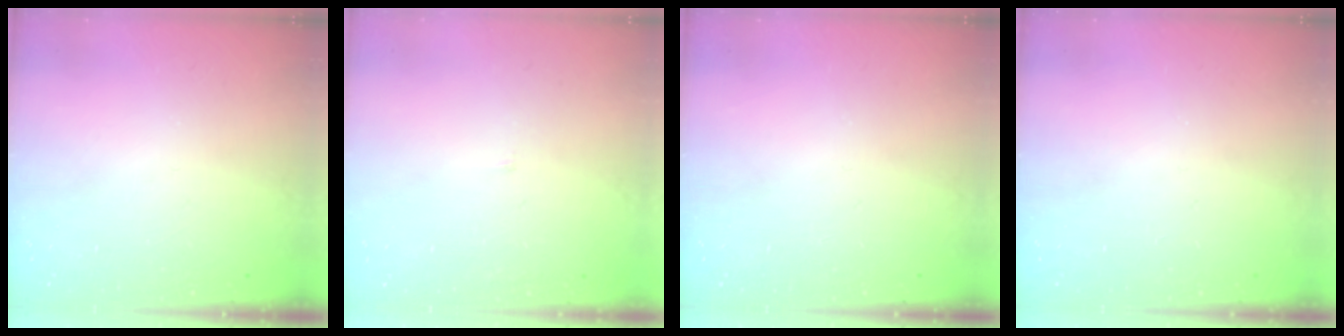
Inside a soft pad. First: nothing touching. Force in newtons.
{"total": 2.0, "press": 2.0, "slide": 0.1}
{"total": 0.0}
{"total": 0.0}